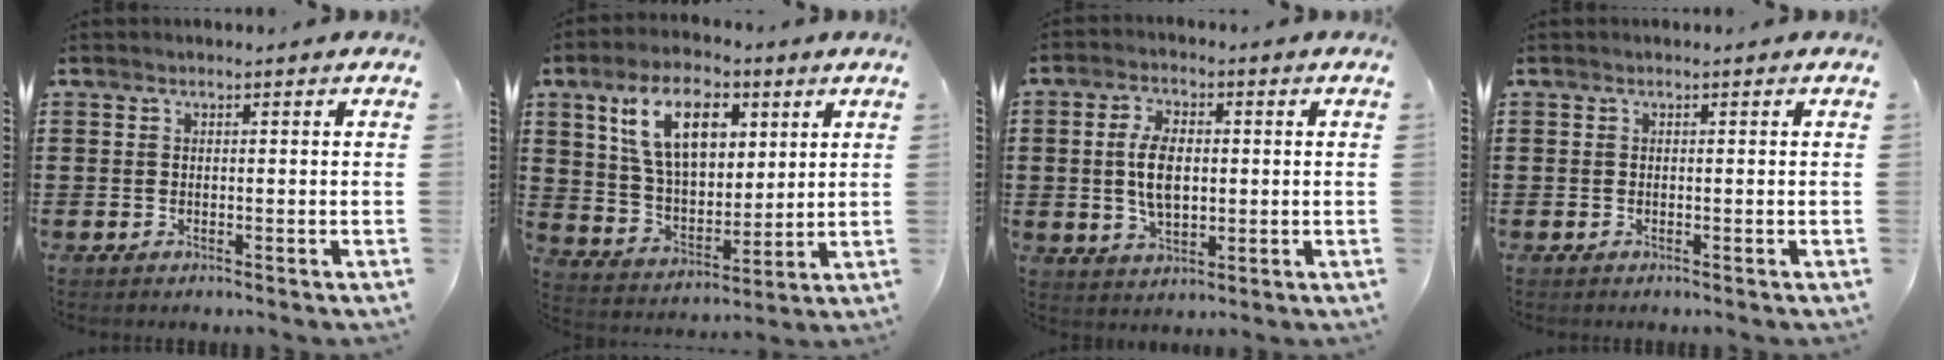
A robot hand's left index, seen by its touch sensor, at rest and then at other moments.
{"total": 12.5, "force": [5.9, 6.8, 8.7], "torque": [-0.179, 0.014, 0.106]}
{"total": 6.9, "force": [0.4, 3.6, 5.9], "torque": [-0.120, 0.005, 0.002]}
{"total": 0.0}